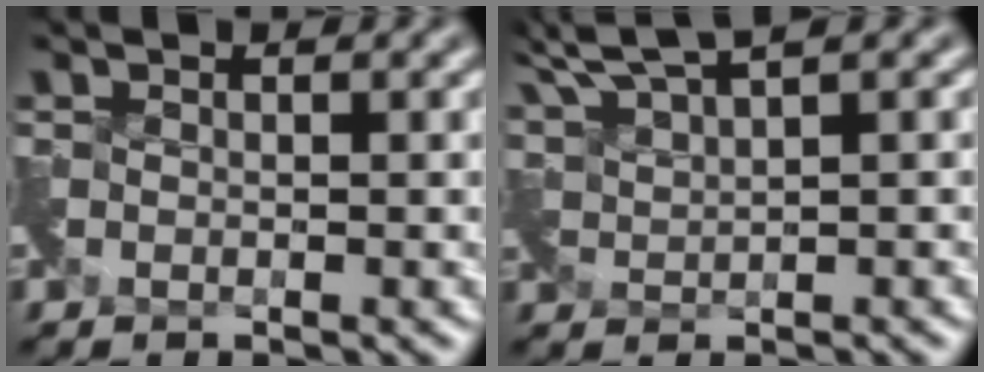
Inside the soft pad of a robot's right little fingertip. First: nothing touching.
{"total": 4.8, "force": [4.5, 0.0, 1.7], "torque": [-0.043, 0.019, 0.086]}